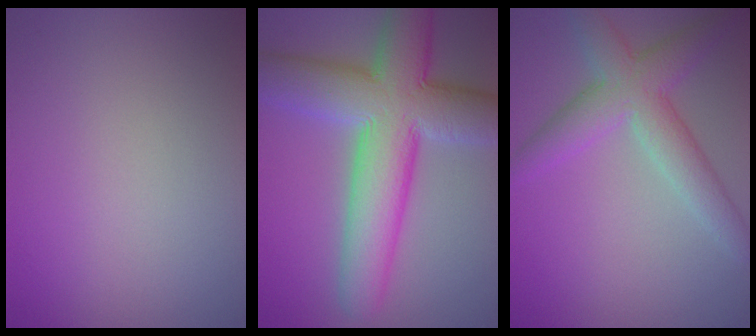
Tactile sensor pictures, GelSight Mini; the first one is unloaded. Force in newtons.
{"total": 11.2, "press": 11.1, "slide": 0.7}
{"total": 5.1, "press": 5.1, "slide": 0.3}